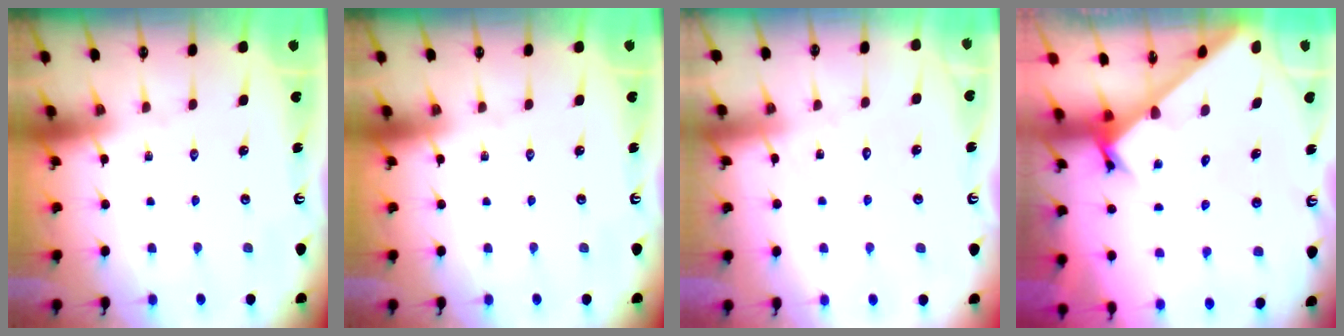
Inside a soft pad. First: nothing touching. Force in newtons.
{"total": 0.0}
{"total": 4.5, "press": 4.4, "slide": 0.5}
{"total": 2.2, "press": 2.2, "slide": 0.2}